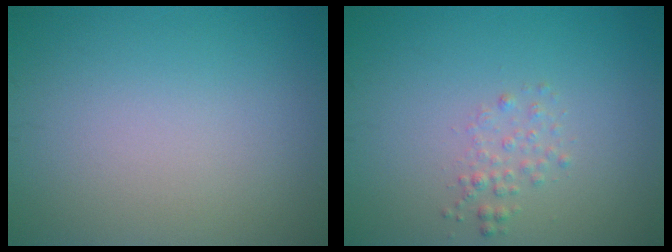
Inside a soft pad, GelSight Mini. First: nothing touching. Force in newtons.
{"total": 1.3, "press": 1.3, "slide": 0.1}